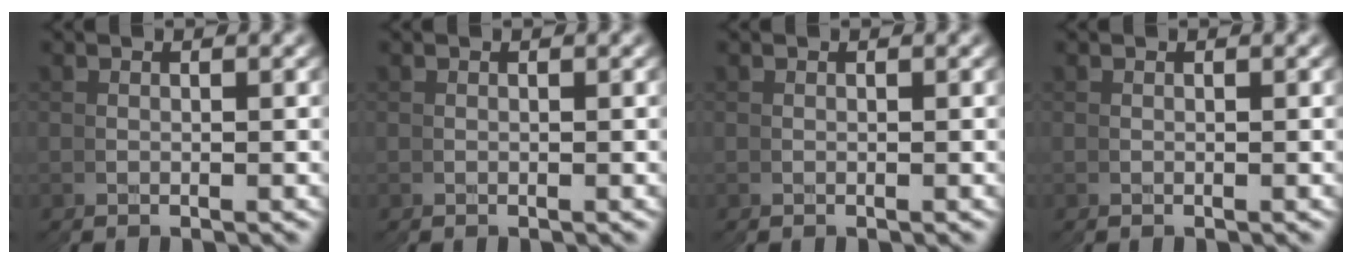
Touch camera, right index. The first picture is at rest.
{"total": 0.0}
{"total": 0.0}
{"total": 0.0}